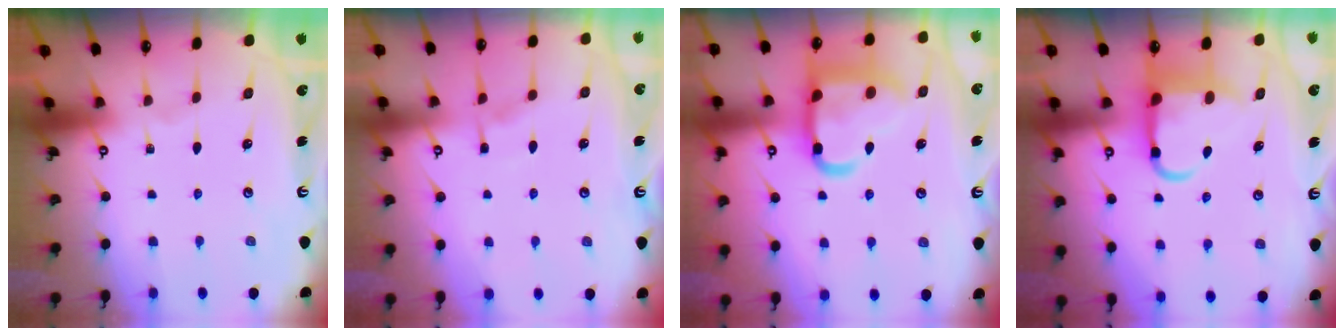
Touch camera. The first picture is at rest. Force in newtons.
{"total": 4.6, "press": 4.6, "slide": 0.5}
{"total": 19.3, "press": 19.2, "slide": 1.9}
{"total": 8.7, "press": 8.6, "slide": 1.4}